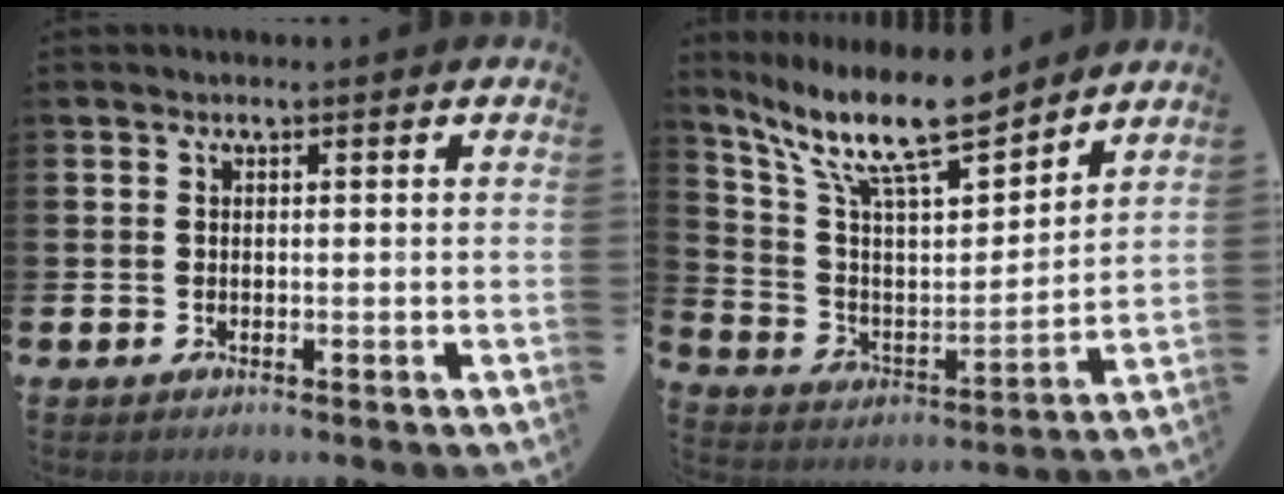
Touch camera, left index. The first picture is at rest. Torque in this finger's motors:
{"motor_torque": [0.50, -0.43, 1.06, 0.21]}